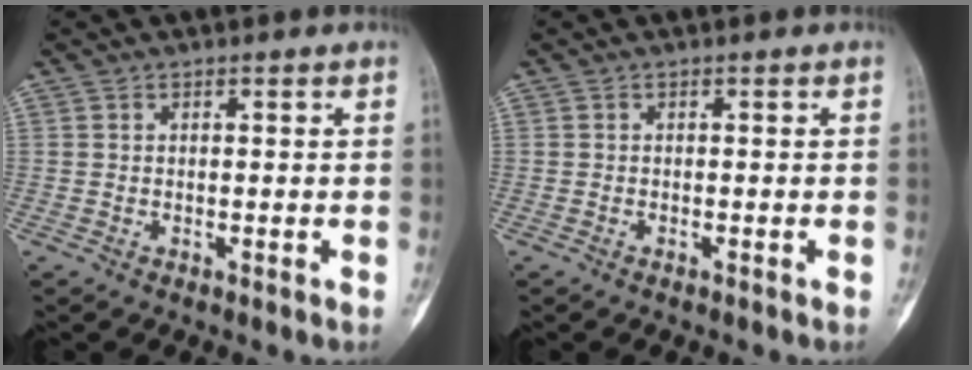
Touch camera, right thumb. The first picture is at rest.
{"total": 0.0}